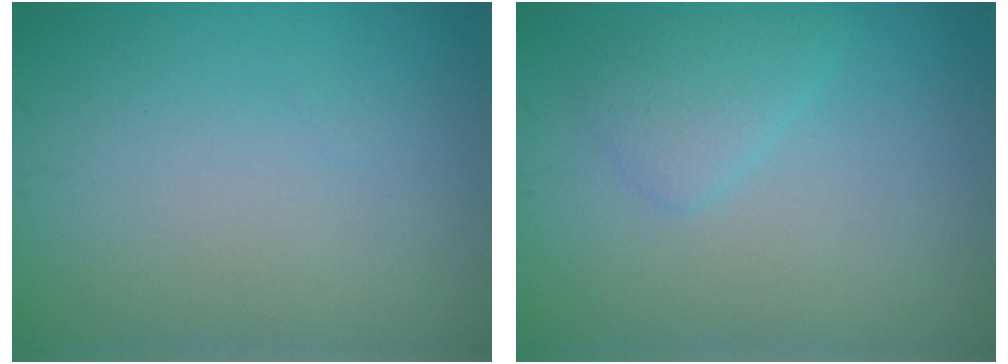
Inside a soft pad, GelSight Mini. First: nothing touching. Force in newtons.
{"total": 2.0, "press": 2.0, "slide": 0.1}